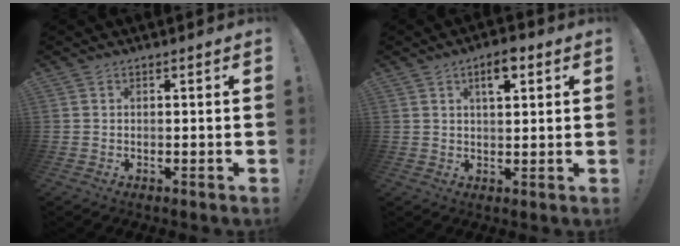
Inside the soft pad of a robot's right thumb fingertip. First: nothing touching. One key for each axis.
{"total": 5.6, "fx": 2.6, "fy": 2.4, "fz": 4.4, "tx": -0.054, "ty": -0.008, "tz": 0.037}